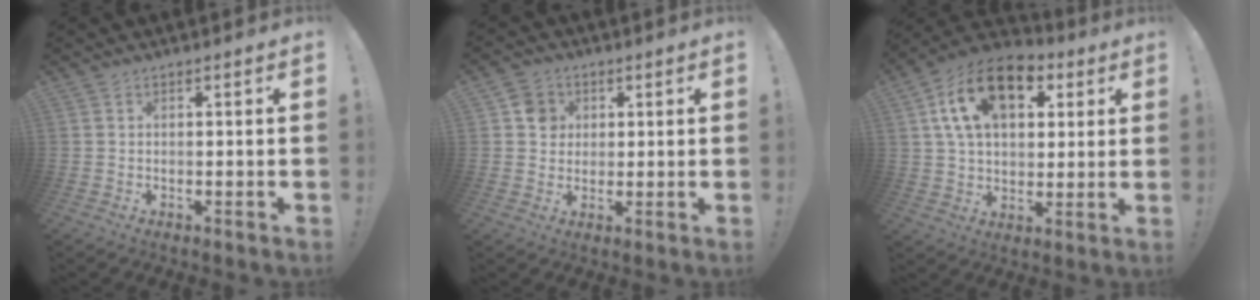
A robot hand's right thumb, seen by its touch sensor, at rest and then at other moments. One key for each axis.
{"total": 6.0, "fx": 1.6, "fy": 5.6, "fz": 1.6, "tx": -0.012, "ty": -0.001, "tz": 0.030}
{"total": 18.1, "fx": 7.7, "fy": 11.2, "fz": 11.9, "tx": -0.189, "ty": -0.024, "tz": 0.139}